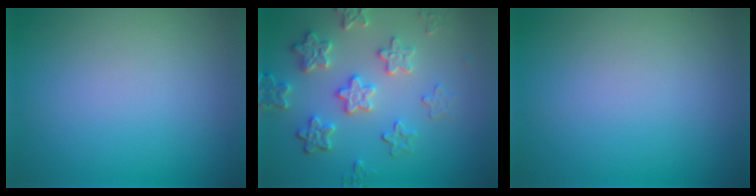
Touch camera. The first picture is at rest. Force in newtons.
{"total": 5.1, "press": 4.1, "slide": 2.9}
{"total": 0.0}